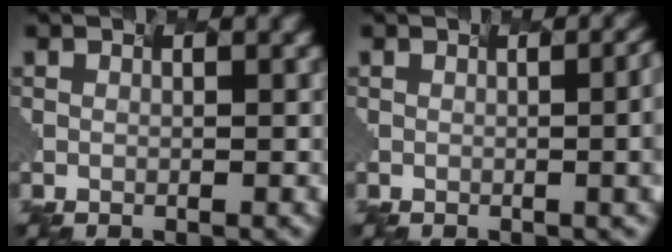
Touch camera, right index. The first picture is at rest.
{"total": 7.3, "force": [0.3, 3.6, 6.4], "torque": [-0.015, 0.027, 0.002]}